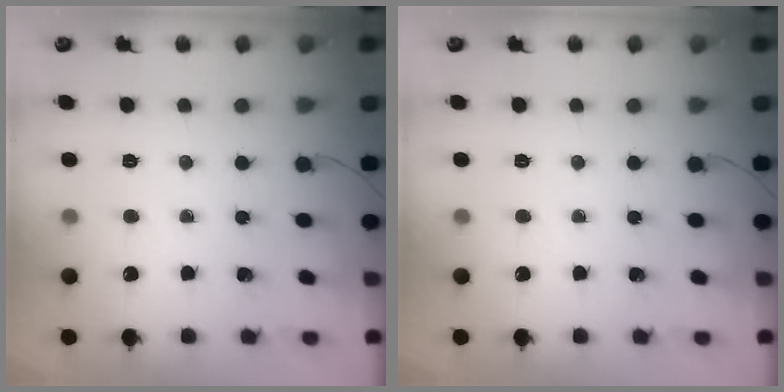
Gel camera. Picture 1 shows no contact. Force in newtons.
{"total": 0.0}